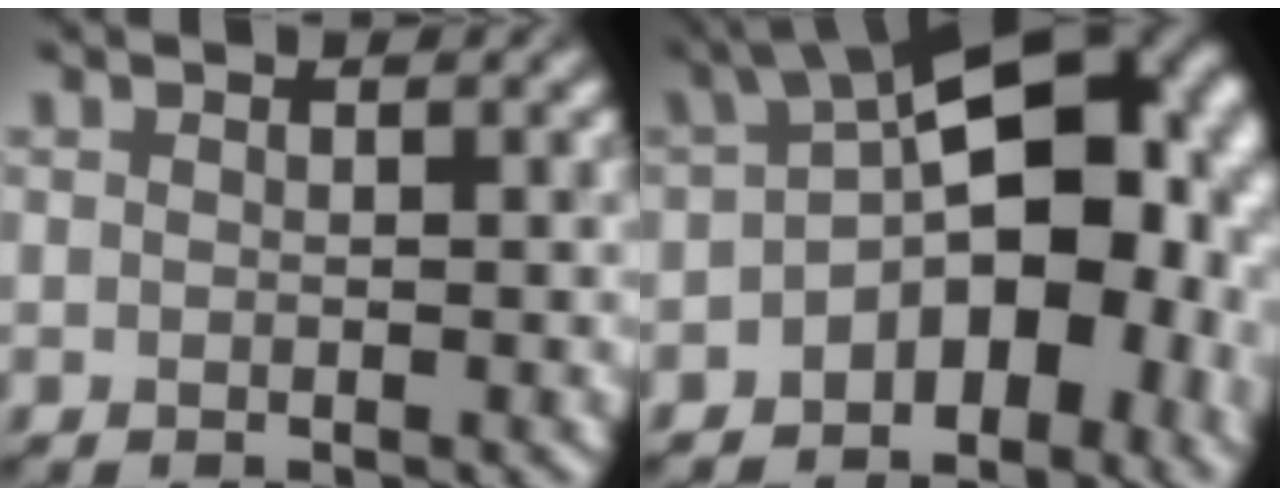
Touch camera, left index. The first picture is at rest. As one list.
[{"total": 12.5, "force": [-1.9, 7.6, 9.7], "torque": [-0.106, 0.013, -0.039]}]